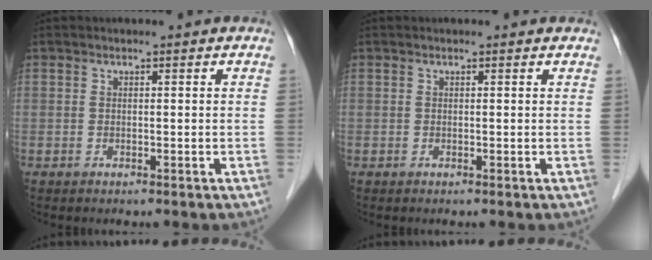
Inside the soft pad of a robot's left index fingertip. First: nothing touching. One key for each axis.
{"total": 1.1, "fx": 1.1, "fy": 0.2, "fz": 0.2, "tx": -0.010, "ty": 0.015, "tz": 0.011}